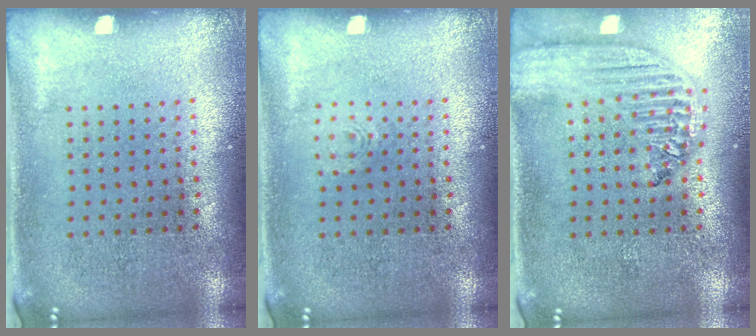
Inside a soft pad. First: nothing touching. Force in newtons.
{"total": 0.8, "press": 0.8, "slide": 0.1}
{"total": 2.2, "press": 1.9, "slide": 1.1}